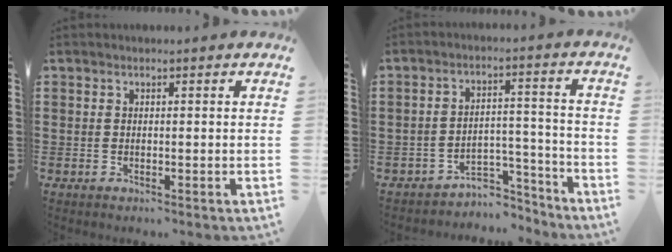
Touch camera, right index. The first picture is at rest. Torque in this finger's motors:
{"motor_torque": [-1.21, 0.93, -0.97, -0.21]}